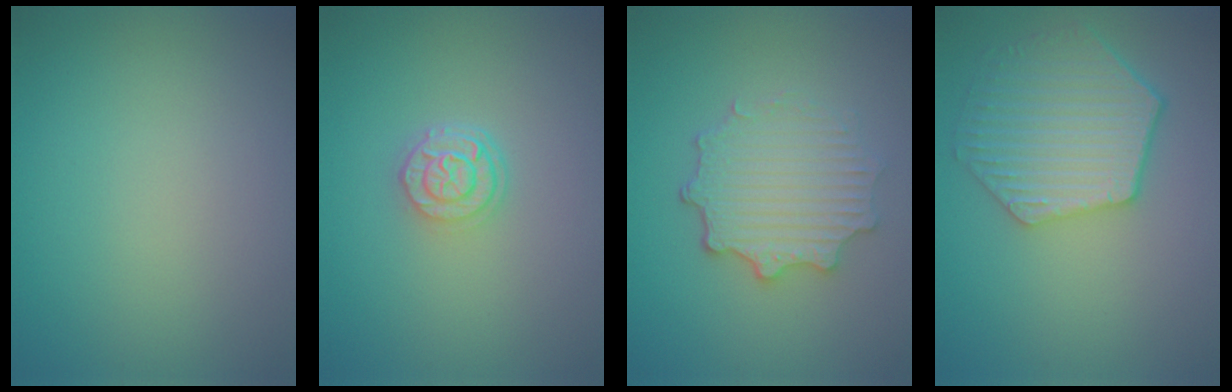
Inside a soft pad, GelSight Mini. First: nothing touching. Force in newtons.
{"total": 2.5, "press": 2.0, "slide": 1.5}
{"total": 4.4, "press": 3.7, "slide": 2.4}
{"total": 5.4, "press": 4.9, "slide": 2.3}